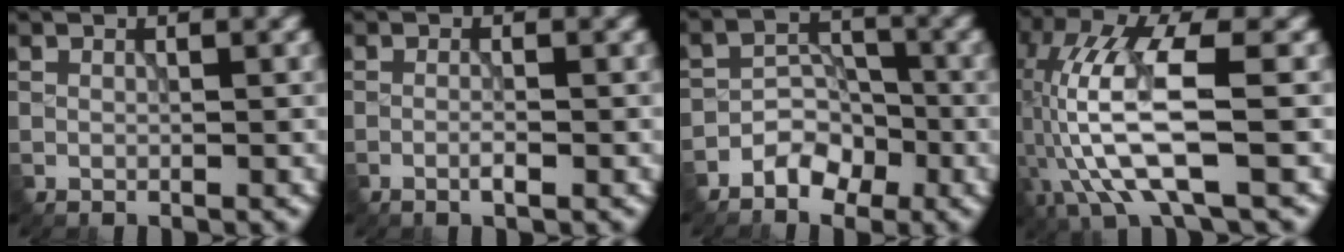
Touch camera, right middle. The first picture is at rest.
{"total": 1.2, "force": [-0.6, 0.1, 1.0], "torque": [-0.018, 0.000, -0.014]}
{"total": 3.4, "force": [-2.3, 2.1, 1.4], "torque": [-0.014, 0.009, -0.045]}
{"total": 10.2, "force": [-1.8, 3.0, 9.6], "torque": [-0.207, 0.011, -0.037]}